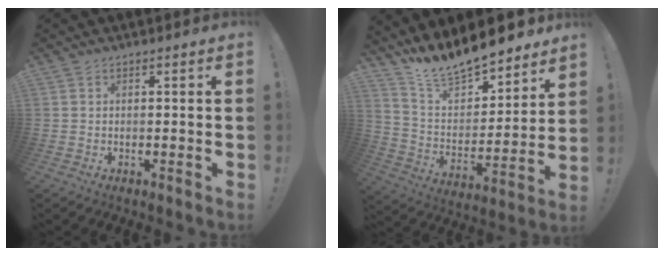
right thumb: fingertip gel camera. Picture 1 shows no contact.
{"total": 15.1, "force": [13.9, 3.6, 4.8], "torque": [-0.101, -0.116, 0.250]}